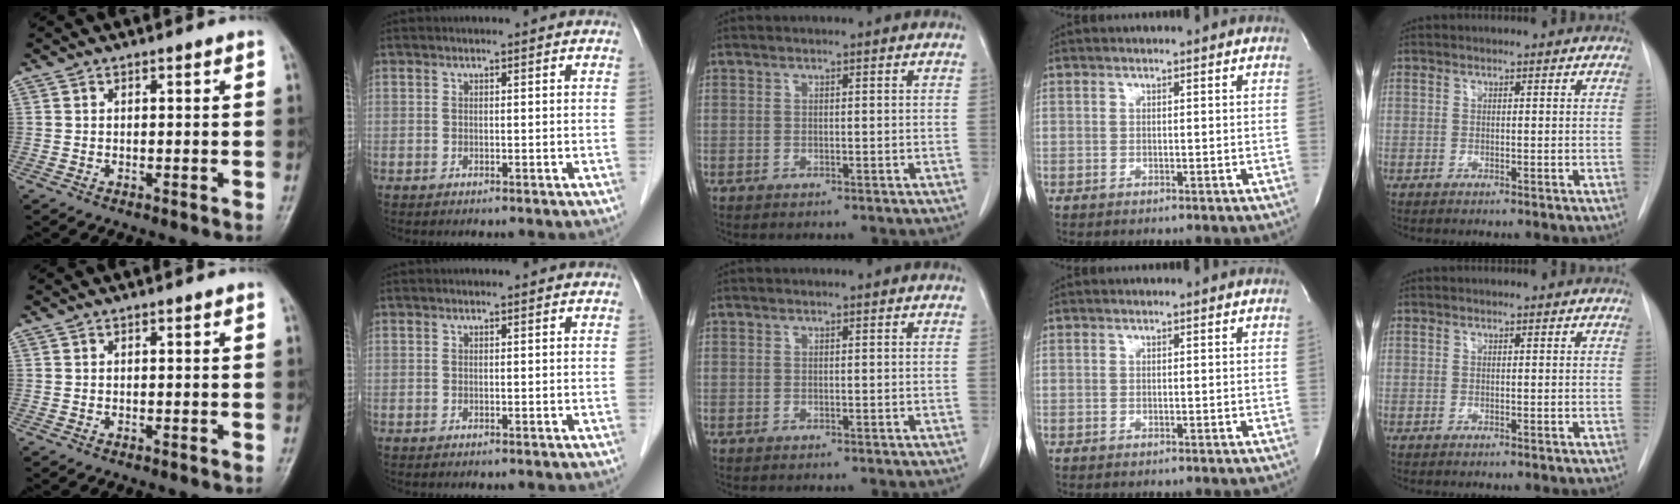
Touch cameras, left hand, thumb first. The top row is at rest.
{}